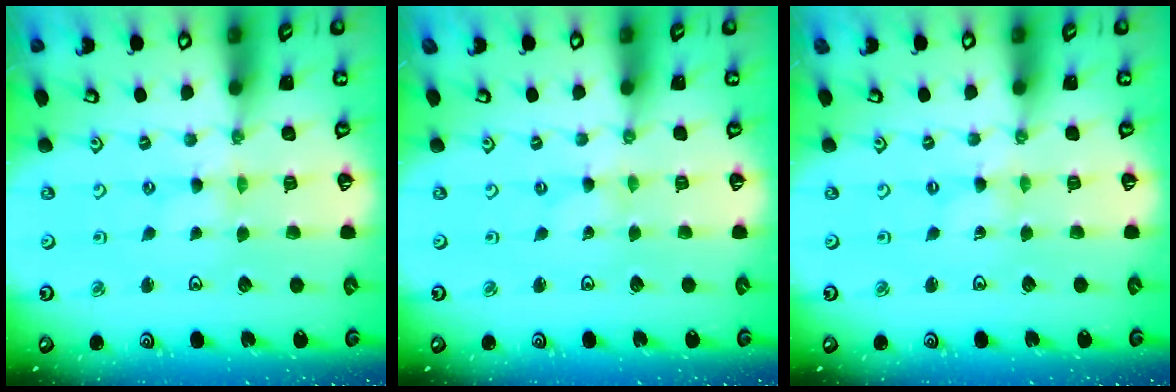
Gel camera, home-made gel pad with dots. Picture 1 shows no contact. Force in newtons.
{"total": 0.0}
{"total": 0.0}